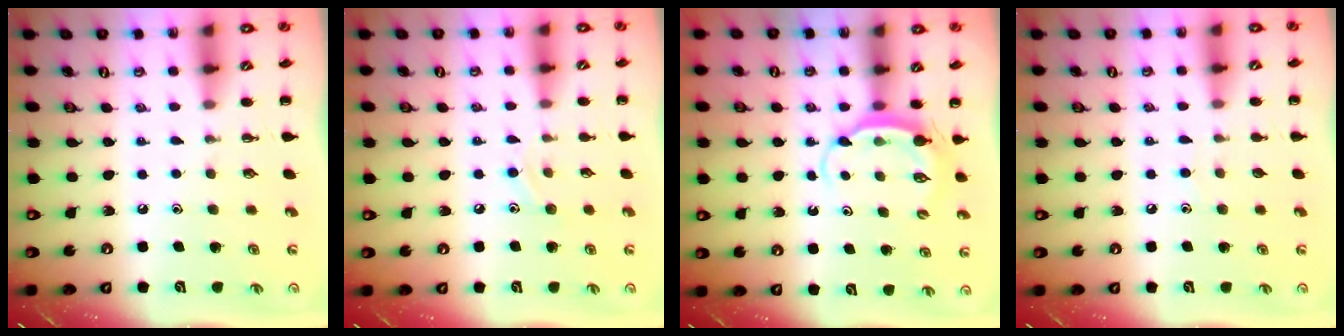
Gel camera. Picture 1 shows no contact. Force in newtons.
{"total": 7.6, "press": 7.4, "slide": 1.8}
{"total": 6.5, "press": 6.4, "slide": 0.7}
{"total": 2.5, "press": 2.3, "slide": 1.0}